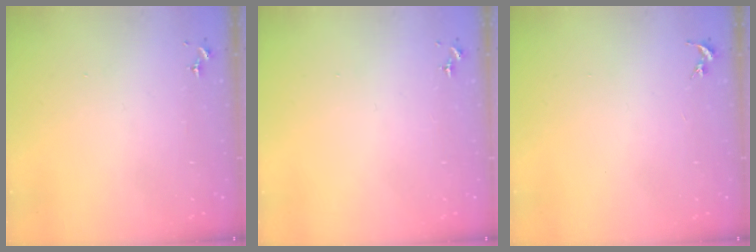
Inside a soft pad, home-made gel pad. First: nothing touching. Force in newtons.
{"total": 0.0}
{"total": 0.0}